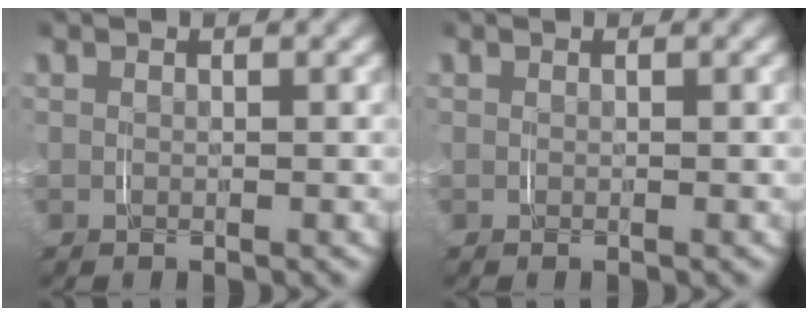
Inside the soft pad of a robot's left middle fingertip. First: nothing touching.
{"total": 0.0}